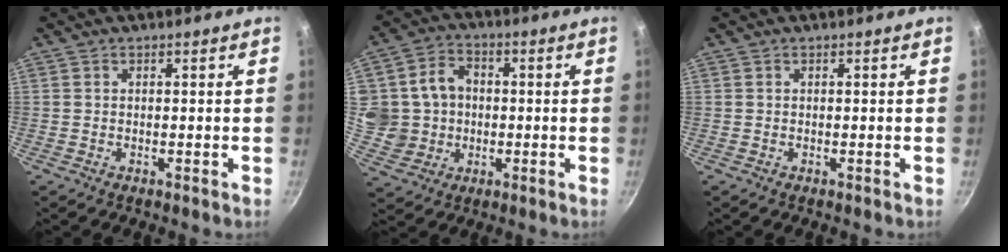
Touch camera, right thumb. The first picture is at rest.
{"total": 10.8, "force": [0.6, 9.8, 4.5], "torque": [-0.055, 0.011, 0.018]}
{"total": 0.0}